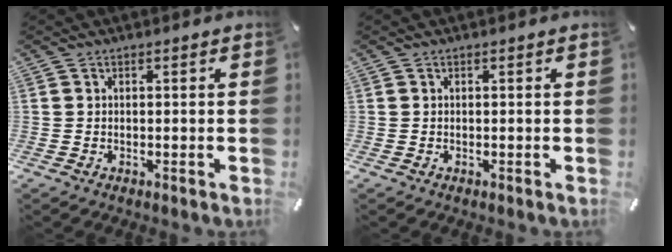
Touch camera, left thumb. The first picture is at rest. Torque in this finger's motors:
{"motor_torque": [-0.37, -0.37, -0.02, 0.02, 0.00]}